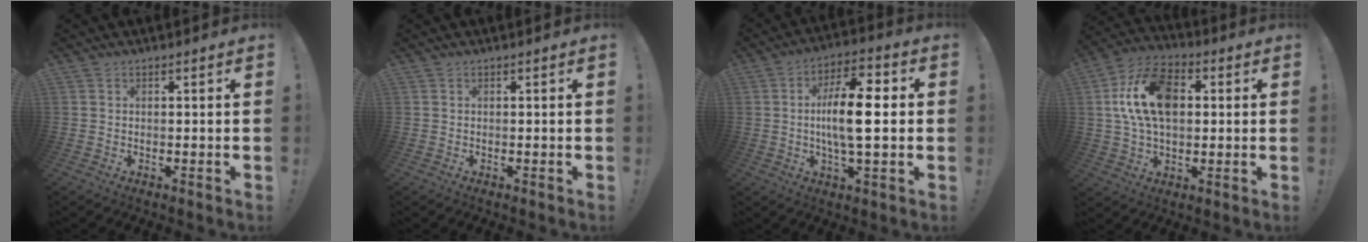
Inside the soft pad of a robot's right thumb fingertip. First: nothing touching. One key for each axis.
{"total": 0.0}
{"total": 14.5, "fx": -0.2, "fy": 4.8, "fz": 13.7, "tx": -0.236, "ty": 0.004, "tz": -0.015}
{"total": 17.1, "fx": 3.1, "fy": 11.1, "fz": 12.7, "tx": -0.226, "ty": 0.005, "tz": 0.056}